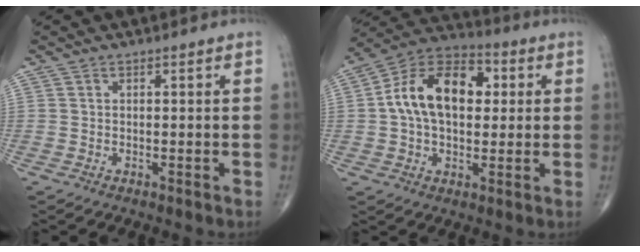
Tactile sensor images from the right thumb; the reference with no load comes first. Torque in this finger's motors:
{"motor_torque": [0.40, 0.48, 0.55, -0.47, 0.38]}